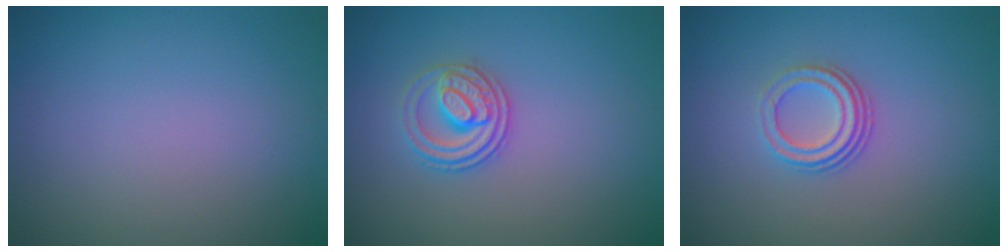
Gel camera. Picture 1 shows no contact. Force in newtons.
{"total": 2.8, "press": 2.6, "slide": 1.1}
{"total": 3.0, "press": 2.2, "slide": 2.0}